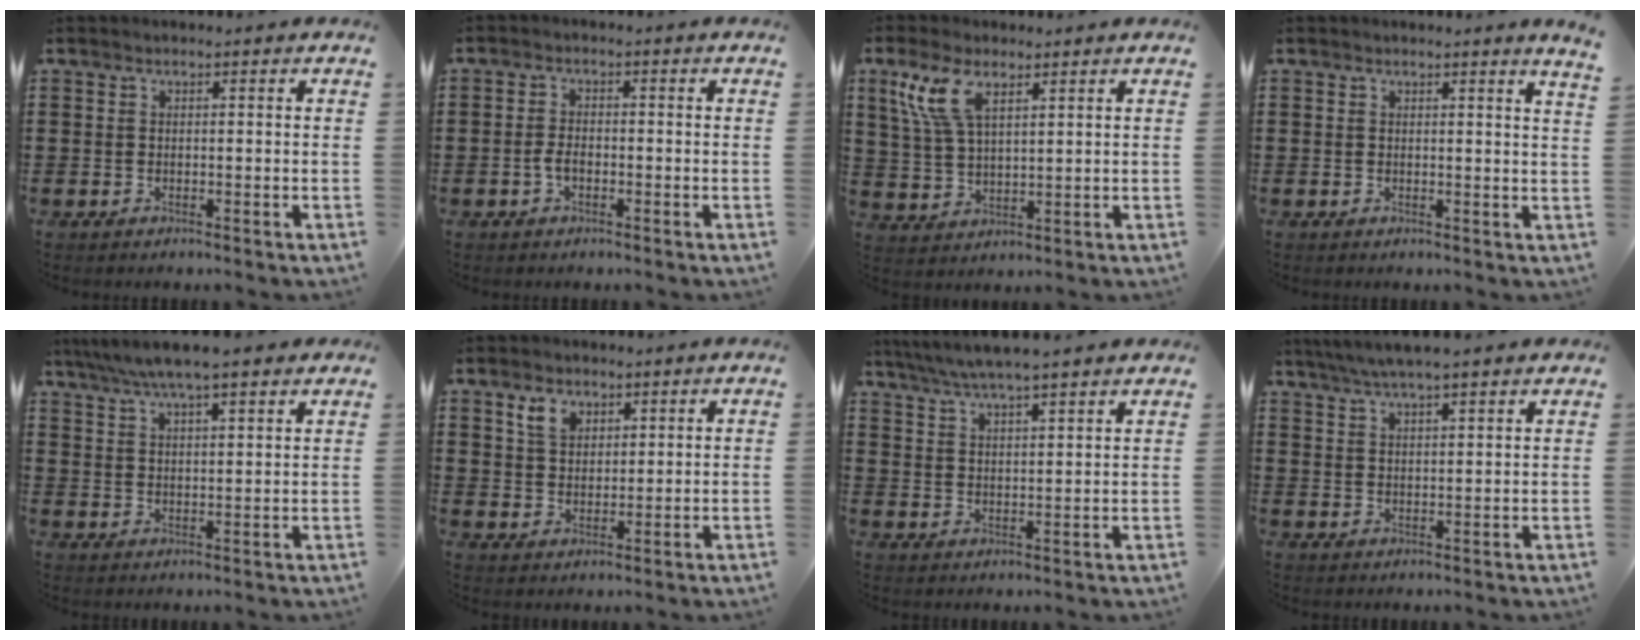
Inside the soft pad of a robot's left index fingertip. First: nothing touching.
{"total": 2.6, "force": [-0.8, 1.2, 2.1], "torque": [-0.055, -0.001, -0.020]}
{"total": 7.9, "force": [4.2, 3.3, 5.7], "torque": [-0.133, 0.007, 0.075]}
{"total": 1.4, "force": [1.2, -0.4, 0.7], "torque": [-0.015, -0.005, 0.022]}
{"total": 5.9, "force": [4.8, 0.7, 3.3], "torque": [-0.075, -0.007, 0.085]}
{"total": 3.9, "force": [2.6, 2.4, 1.6], "torque": [-0.033, 0.005, 0.046]}
{"total": 5.1, "force": [4.5, 0.1, 2.2], "torque": [-0.057, -0.017, 0.079]}
{"total": 4.6, "force": [4.0, 0.0, 2.2], "torque": [-0.053, -0.011, 0.071]}